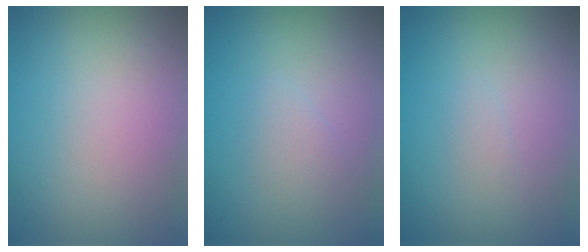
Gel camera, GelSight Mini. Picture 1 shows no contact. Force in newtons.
{"total": 1.0, "press": 1.0, "slide": 0.0}
{"total": 0.5, "press": 0.5, "slide": 0.1}